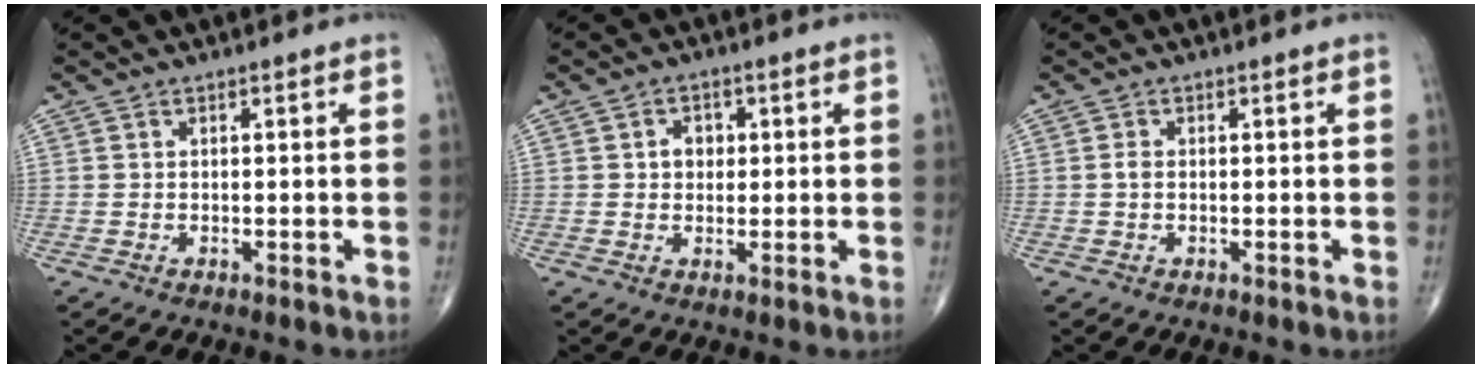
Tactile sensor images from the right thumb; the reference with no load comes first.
{"total": 3.3, "force": [0.6, 2.7, 1.8], "torque": [-0.009, 0.004, 0.007]}
{"total": 1.0, "force": [-0.1, 0.6, 0.8], "torque": [-0.016, 0.000, -0.002]}